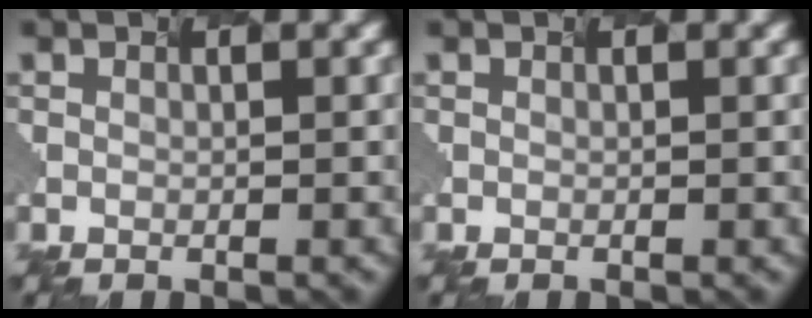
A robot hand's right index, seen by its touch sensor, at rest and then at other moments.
{"total": 0.0}